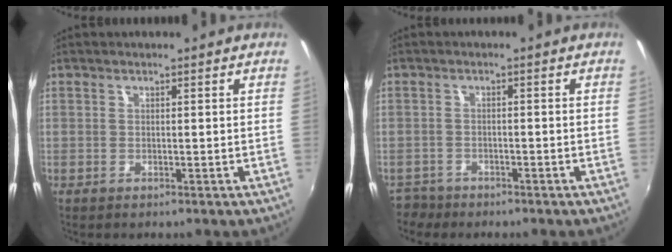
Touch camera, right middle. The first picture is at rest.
{"total": 3.5, "force": [-3.0, 1.9, 0.2], "torque": [-0.018, -0.004, -0.057]}